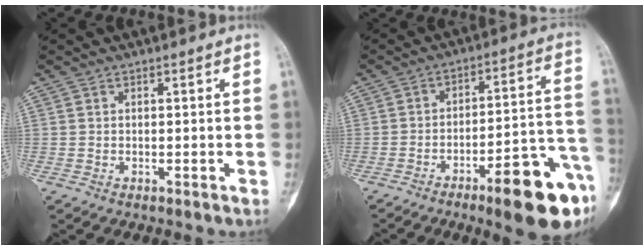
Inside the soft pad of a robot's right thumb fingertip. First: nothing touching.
{"total": 17.5, "force": [-8.9, 3.9, 14.6], "torque": [-0.154, 0.061, -0.121]}